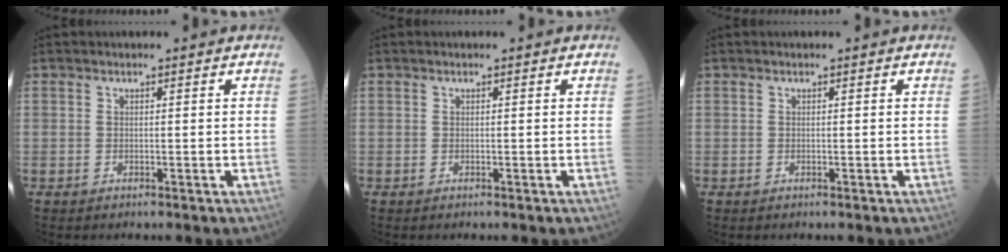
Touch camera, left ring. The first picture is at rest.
{"total": 0.0}
{"total": 0.0}